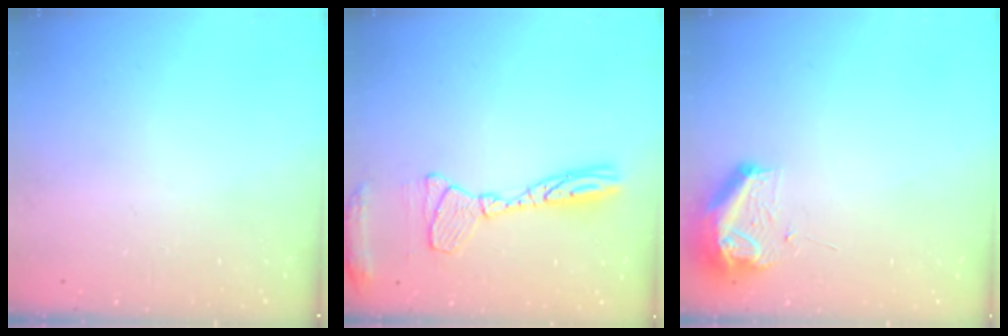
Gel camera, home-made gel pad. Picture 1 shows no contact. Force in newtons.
{"total": 14.2, "press": 14.1, "slide": 1.2}
{"total": 8.7, "press": 8.6, "slide": 1.0}